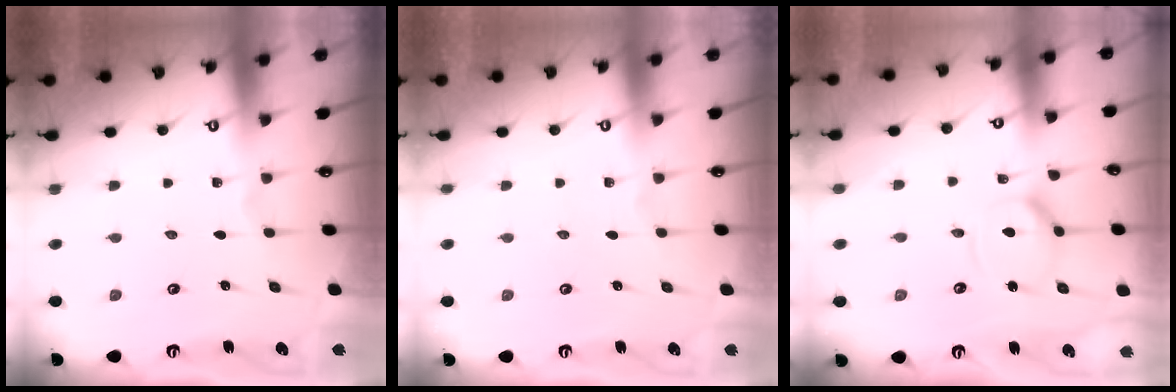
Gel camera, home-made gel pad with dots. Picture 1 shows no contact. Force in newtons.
{"total": 0.0}
{"total": 11.5, "press": 11.4, "slide": 1.2}